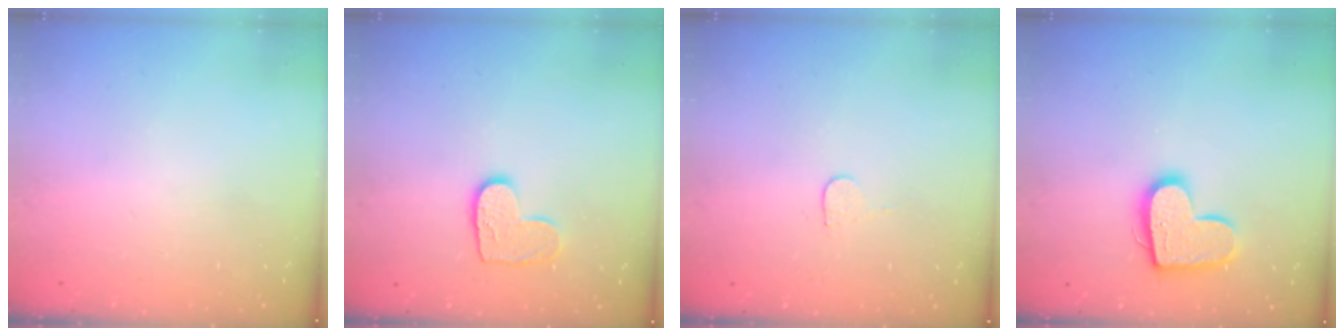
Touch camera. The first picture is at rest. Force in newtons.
{"total": 8.9, "press": 8.9, "slide": 0.4}
{"total": 4.9, "press": 4.9, "slide": 0.3}
{"total": 14.5, "press": 14.5, "slide": 0.8}